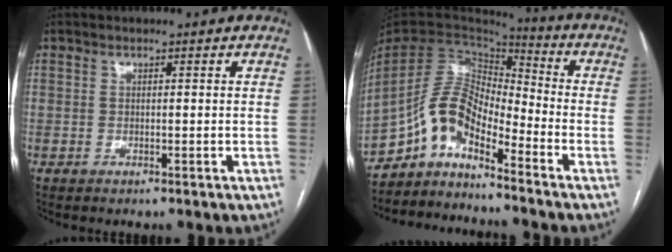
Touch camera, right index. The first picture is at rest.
{"total": 10.3, "force": [-7.8, 3.1, 6.1], "torque": [-0.120, 0.031, -0.146]}